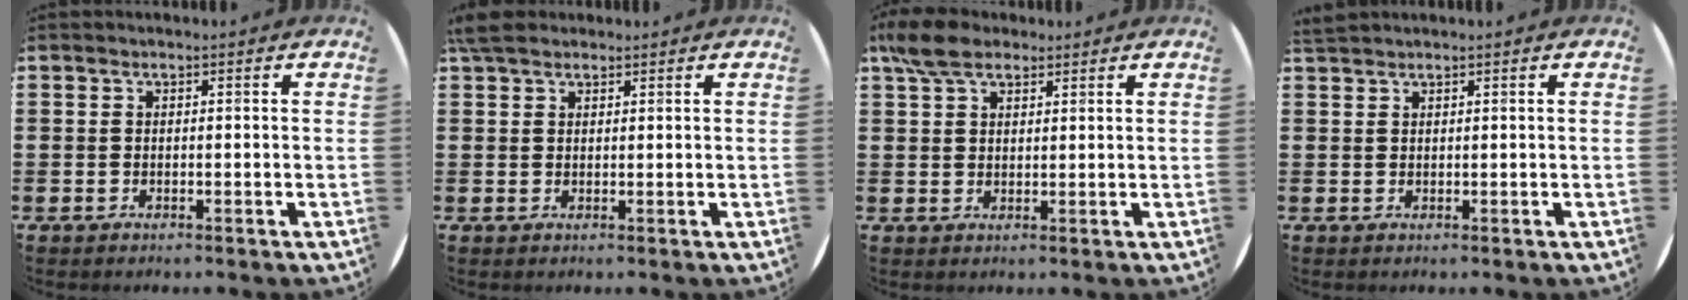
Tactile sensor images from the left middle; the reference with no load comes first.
{"total": 2.7, "force": [2.2, 1.1, 1.0], "torque": [-0.018, 0.005, 0.041]}
{"total": 5.1, "force": [3.9, 2.4, 2.3], "torque": [-0.048, 0.000, 0.072]}
{"total": 0.9, "force": [0.9, -0.1, -0.1], "torque": [0.000, 0.000, 0.019]}